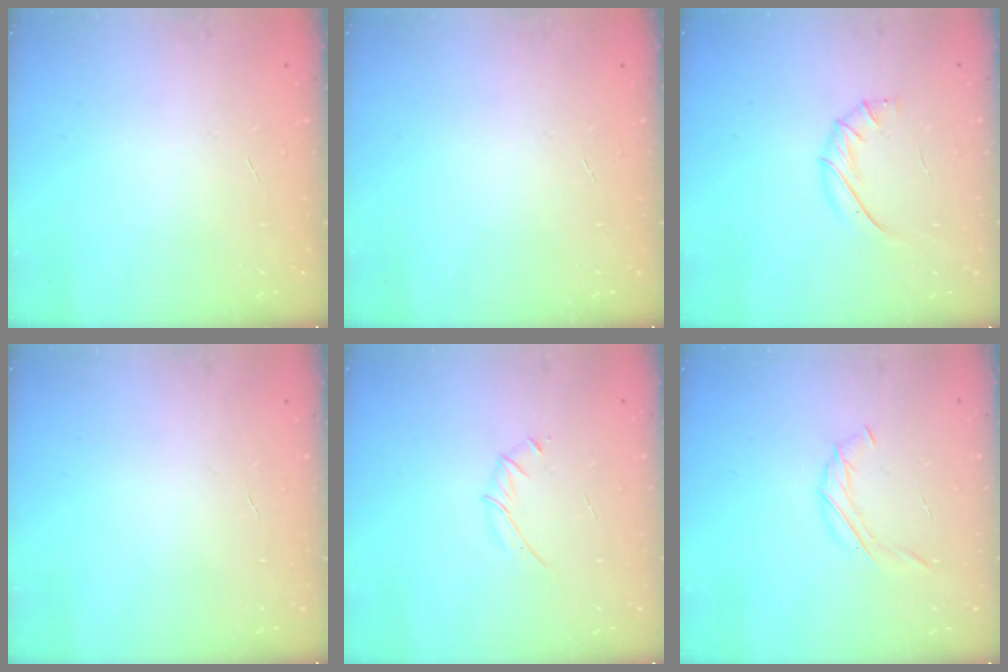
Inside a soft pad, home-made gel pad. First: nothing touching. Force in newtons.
{"total": 0.0}
{"total": 7.1, "press": 6.9, "slide": 1.5}
{"total": 0.0}
{"total": 3.3, "press": 3.2, "slide": 0.9}
{"total": 6.3, "press": 6.1, "slide": 1.6}